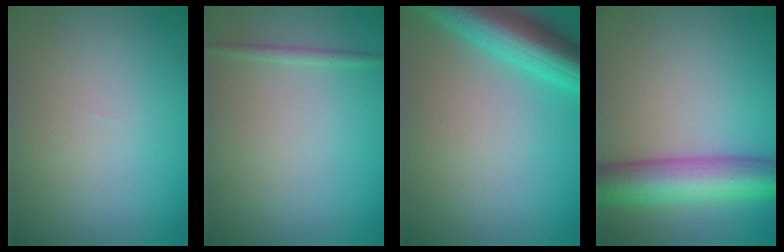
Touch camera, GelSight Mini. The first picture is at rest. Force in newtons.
{"total": 0.8, "press": 0.8, "slide": 0.0}
{"total": 6.8, "press": 6.8, "slide": 0.2}
{"total": 7.3, "press": 7.3, "slide": 0.2}